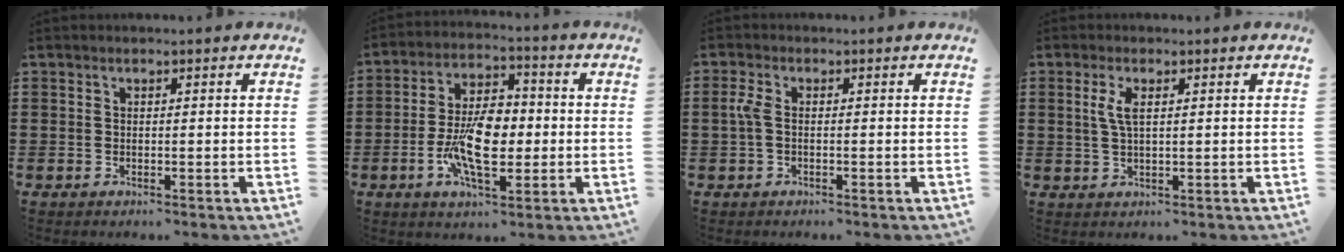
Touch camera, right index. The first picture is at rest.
{"total": 10.0, "force": [-1.5, 5.2, 8.4], "torque": [-0.172, 0.003, -0.034]}
{"total": 2.7, "force": [-0.3, 1.1, 2.4], "torque": [-0.068, -0.006, -0.014]}
{"total": 3.0, "force": [0.8, 1.0, 2.7], "torque": [-0.056, 0.006, 0.013]}